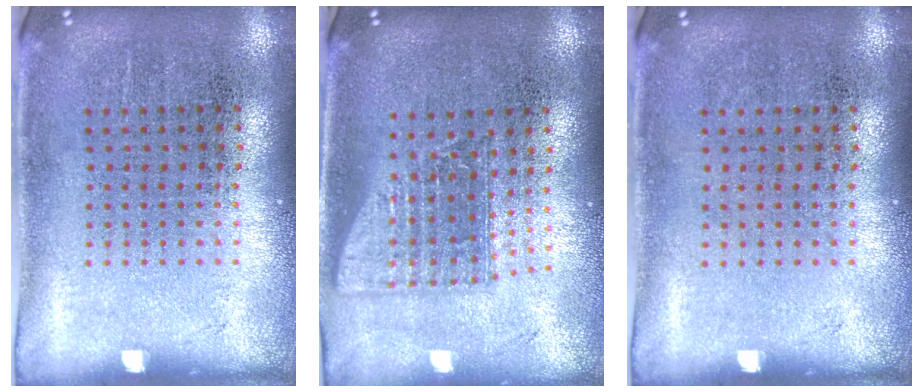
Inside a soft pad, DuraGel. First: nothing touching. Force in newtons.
{"total": 1.5, "press": 1.2, "slide": 1.0}
{"total": 0.0}